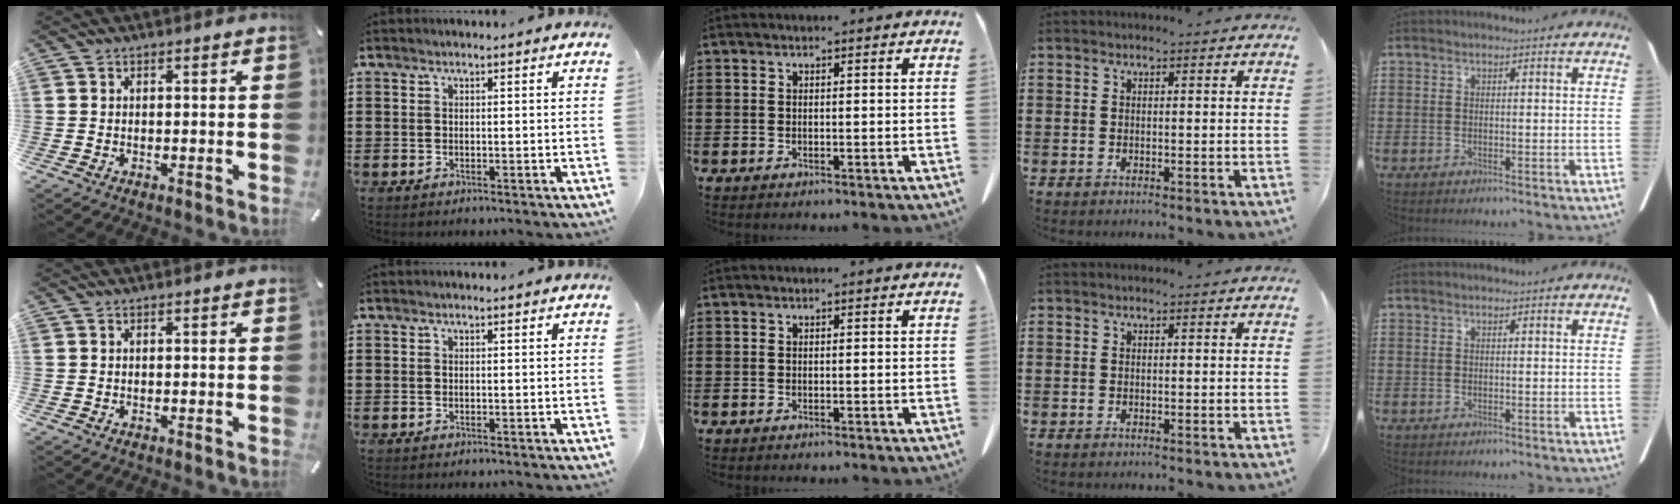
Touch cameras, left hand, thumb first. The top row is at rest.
{}